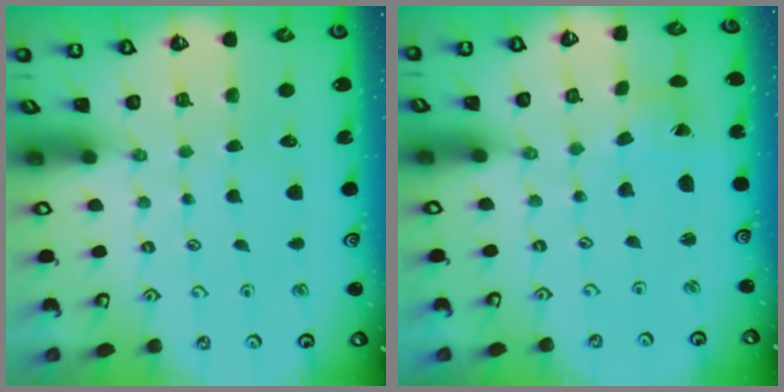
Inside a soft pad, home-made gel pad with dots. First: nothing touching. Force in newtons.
{"total": 0.7, "press": 0.7, "slide": 0.1}